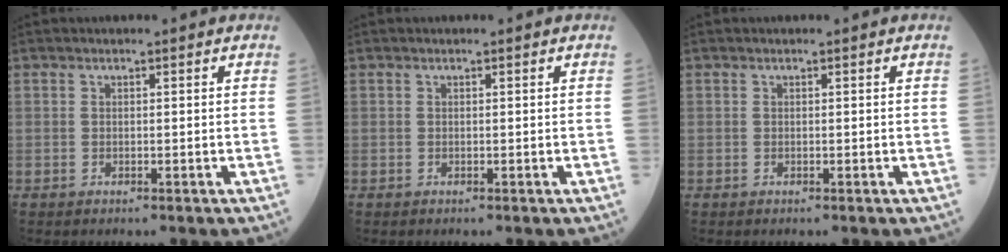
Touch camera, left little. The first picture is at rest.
{"total": 0.0}
{"total": 0.0}